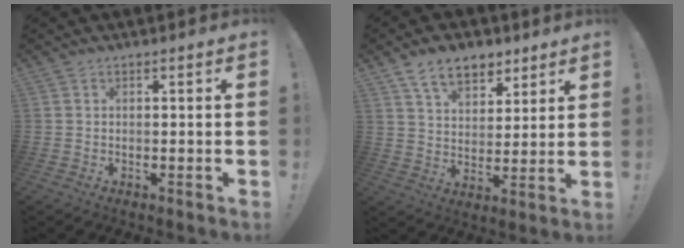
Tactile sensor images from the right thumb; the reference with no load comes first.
{"total": 11.4, "force": [7.2, 6.9, 5.6], "torque": [-0.079, -0.034, 0.136]}